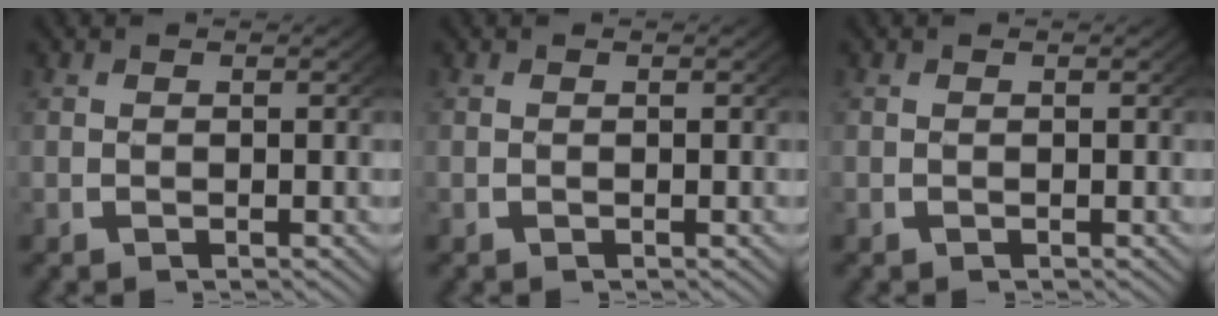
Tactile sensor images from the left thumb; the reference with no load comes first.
{"total": 0.0}
{"total": 0.0}